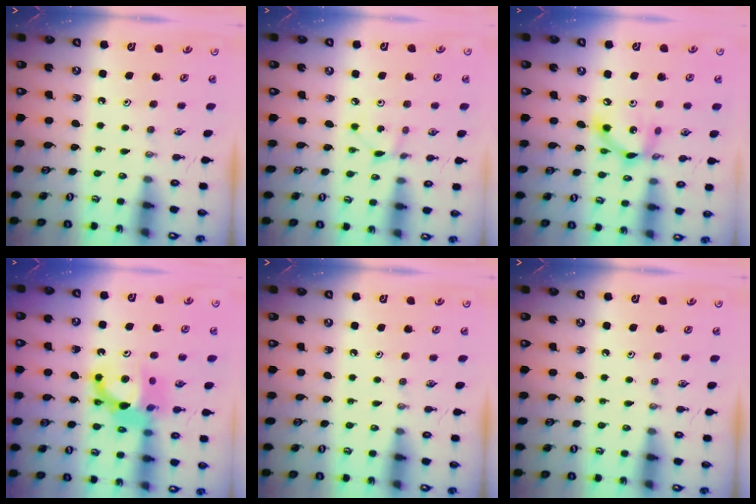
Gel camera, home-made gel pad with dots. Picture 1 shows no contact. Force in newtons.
{"total": 1.5, "press": 1.5, "slide": 0.1}
{"total": 10.6, "press": 10.6, "slide": 0.6}
{"total": 11.9, "press": 11.9, "slide": 1.1}
{"total": 0.0}
{"total": 0.0}